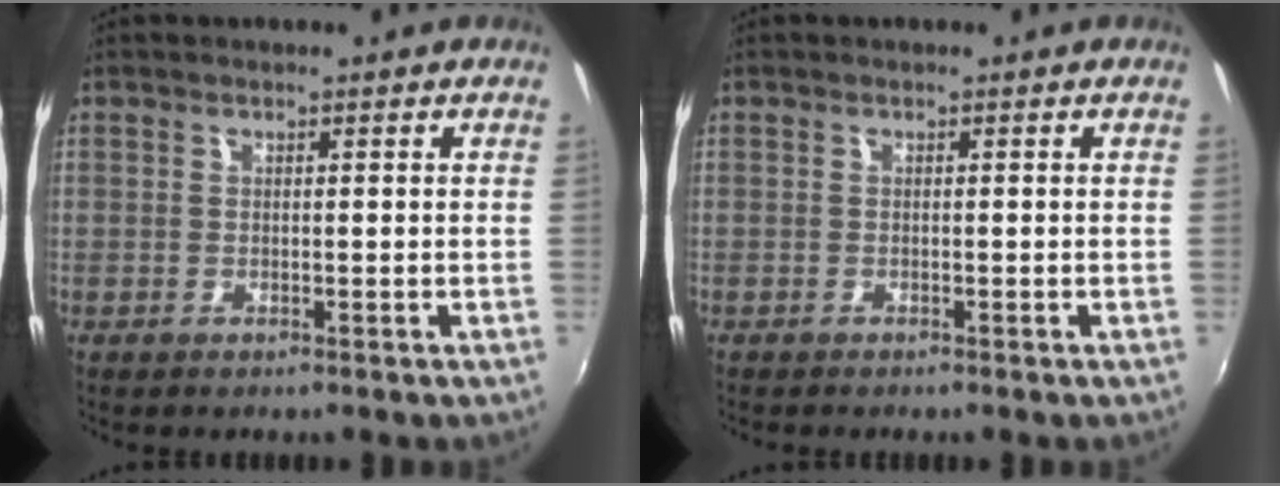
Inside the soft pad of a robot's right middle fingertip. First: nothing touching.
{"total": 0.6, "force": [-0.6, 0.0, 0.2], "torque": [-0.003, -0.003, -0.012]}